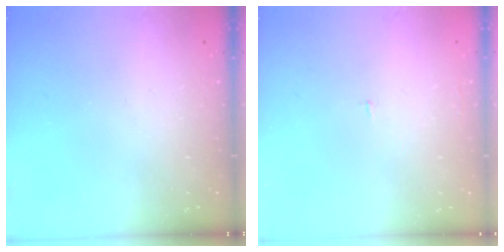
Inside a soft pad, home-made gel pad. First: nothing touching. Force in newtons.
{"total": 1.2, "press": 1.2, "slide": 0.1}